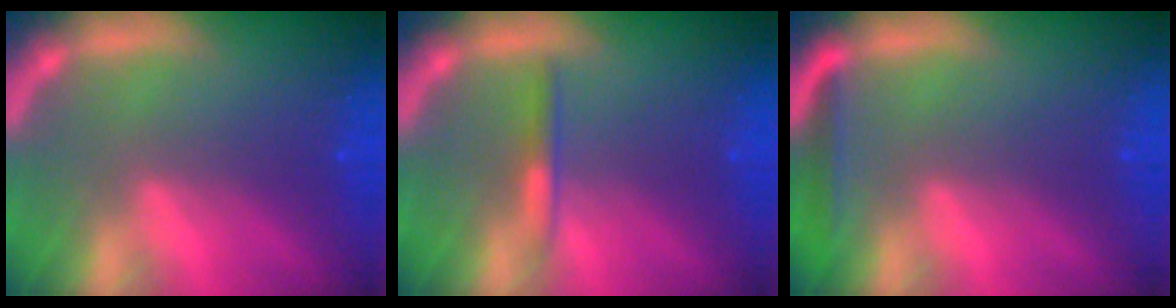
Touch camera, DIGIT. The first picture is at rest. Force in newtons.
{"total": 1.4}
{"total": 1.9}